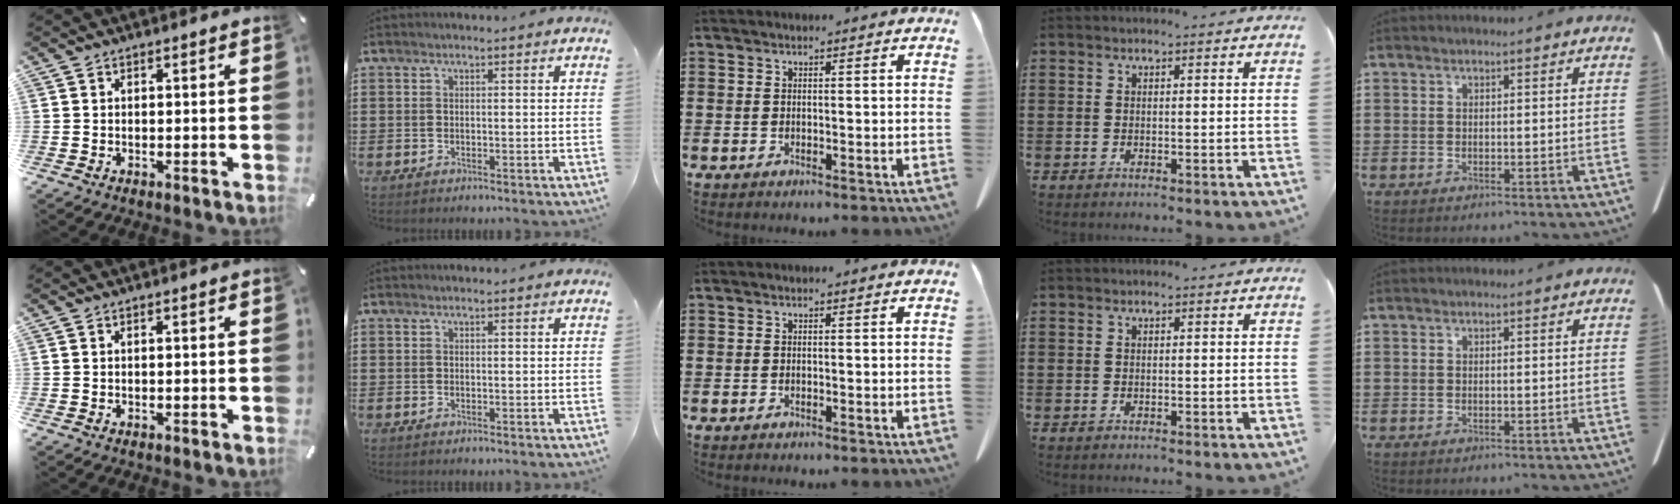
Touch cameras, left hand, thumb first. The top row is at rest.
{}